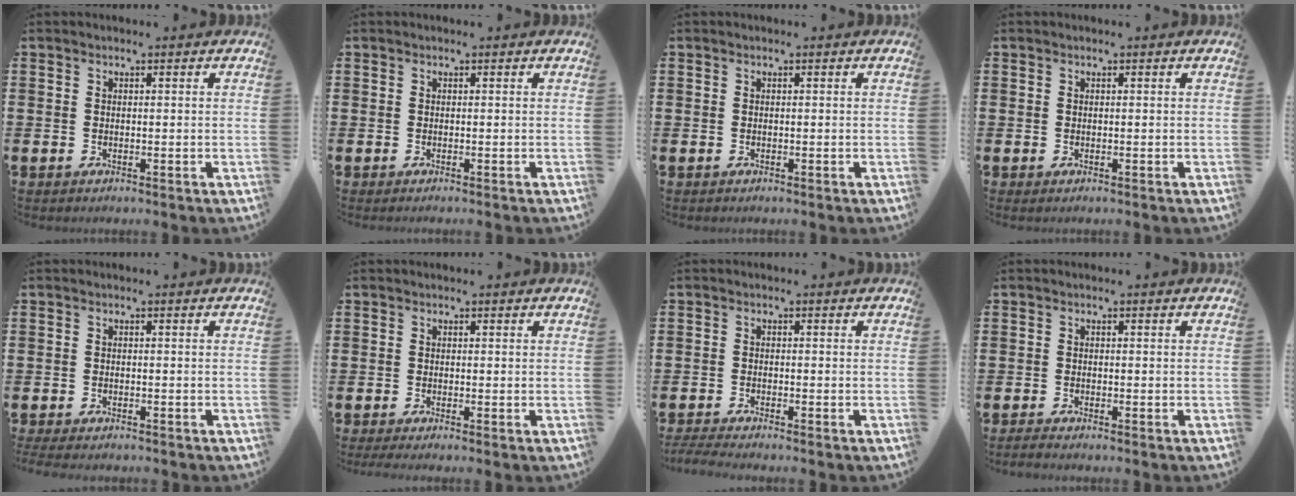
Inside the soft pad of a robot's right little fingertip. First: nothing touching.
{"total": 0.0}
{"total": 0.0}
{"total": 0.0}
{"total": 1.0, "force": [-0.9, 0.3, 0.3], "torque": [-0.009, 0.001, -0.018]}
{"total": 0.7, "force": [-0.4, 0.0, 0.6], "torque": [-0.008, -0.003, -0.008]}
{"total": 1.5, "force": [-1.4, 0.0, 0.6], "torque": [-0.010, 0.003, -0.027]}
{"total": 0.8, "force": [-0.7, 0.0, 0.3], "torque": [-0.007, -0.002, -0.013]}